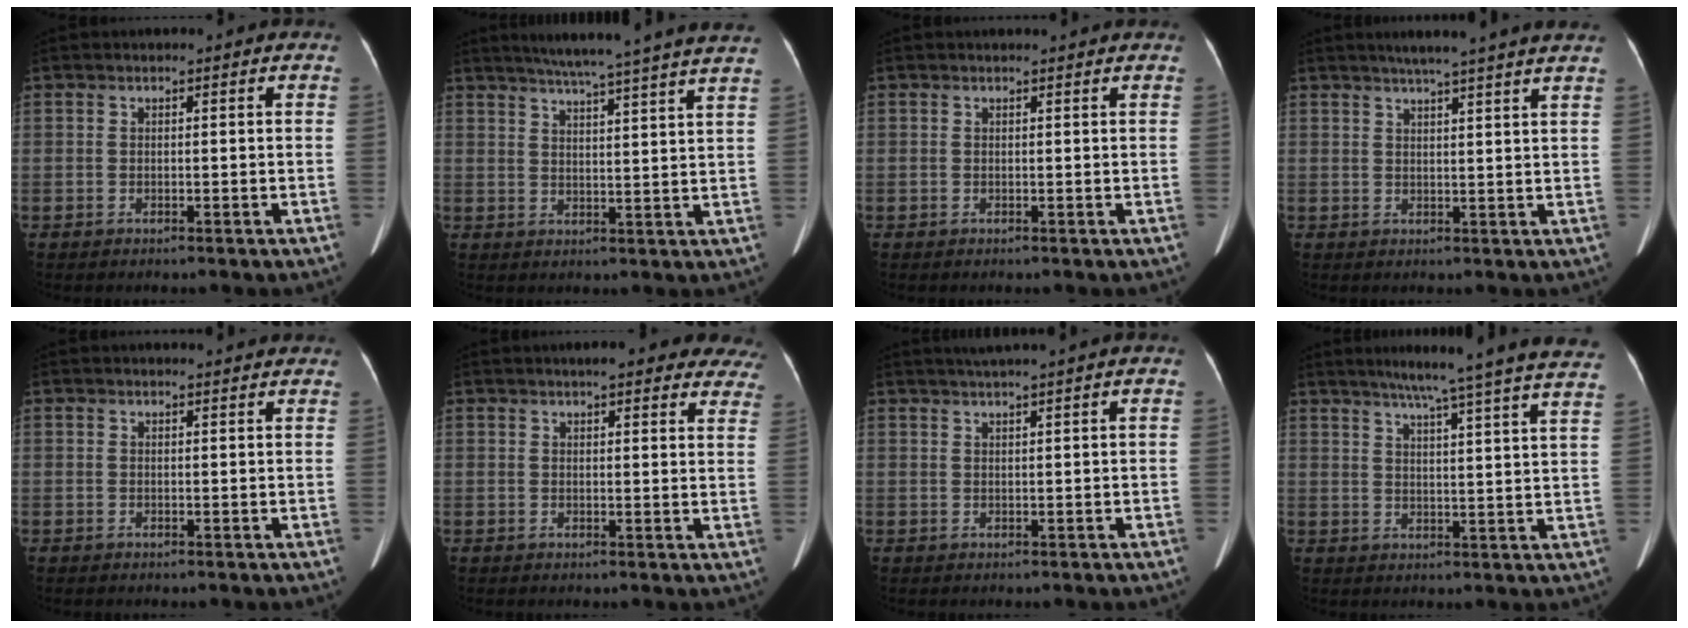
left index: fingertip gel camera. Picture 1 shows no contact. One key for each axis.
{"total": 18.7, "fx": 16.3, "fy": -1.5, "fz": 9.0, "tx": -0.143, "ty": -0.015, "tz": 0.204}
{"total": 1.3, "fx": 1.3, "fy": 0.2, "fz": 0.2, "tx": -0.010, "ty": 0.015, "tz": 0.015}
{"total": 11.0, "fx": 9.2, "fy": -0.9, "fz": 6.0, "tx": -0.082, "ty": 0.016, "tz": 0.101}
{"total": 2.0, "fx": 1.9, "fy": 0.6, "fz": 0.2, "tx": -0.007, "ty": 0.015, "tz": 0.019}
{"total": 14.6, "fx": 12.9, "fy": 3.4, "fz": 6.0, "tx": -0.038, "ty": 0.001, "tz": 0.132}
{"total": 2.2, "fx": 1.8, "fy": -0.7, "fz": 1.2, "tx": -0.016, "ty": 0.011, "tz": 0.036}
{"total": 21.7, "fx": 18.9, "fy": -1.4, "fz": 10.4, "tx": -0.157, "ty": -0.033, "tz": 0.230}